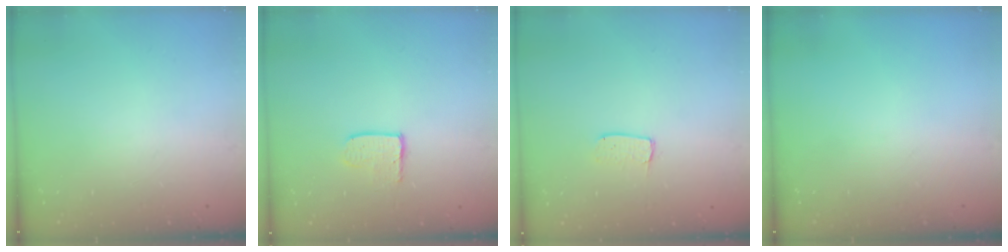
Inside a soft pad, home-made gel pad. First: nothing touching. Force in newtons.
{"total": 3.8, "press": 3.8, "slide": 0.4}
{"total": 3.7, "press": 3.7, "slide": 0.3}
{"total": 0.0}